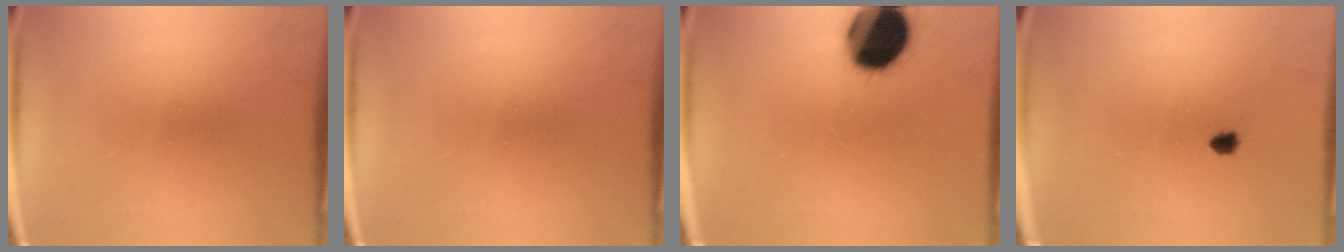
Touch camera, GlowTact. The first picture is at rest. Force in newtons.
{"total": 0.0}
{"total": 18.3}
{"total": 1.1}